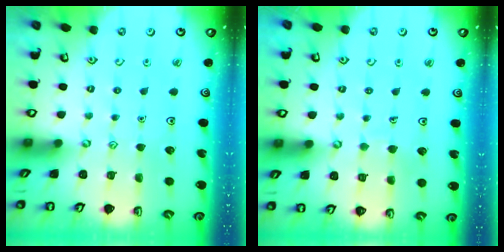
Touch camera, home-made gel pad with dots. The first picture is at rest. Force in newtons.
{"total": 3.4, "press": 3.4, "slide": 0.1}